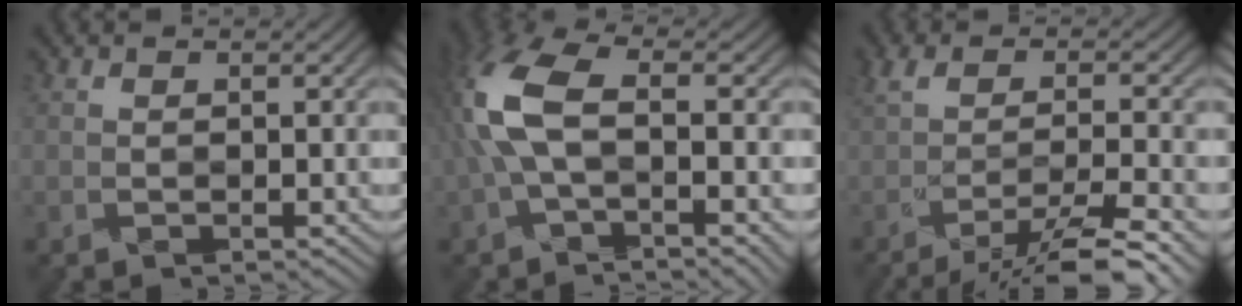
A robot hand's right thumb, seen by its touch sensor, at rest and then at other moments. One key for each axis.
{"total": 9.7, "fx": -0.6, "fy": 3.6, "fz": 9.0, "tx": -0.220, "ty": 0.013, "tz": -0.023}
{"total": 7.6, "fx": -4.5, "fy": 1.3, "fz": 6.0, "tx": -0.095, "ty": 0.005, "tz": -0.083}